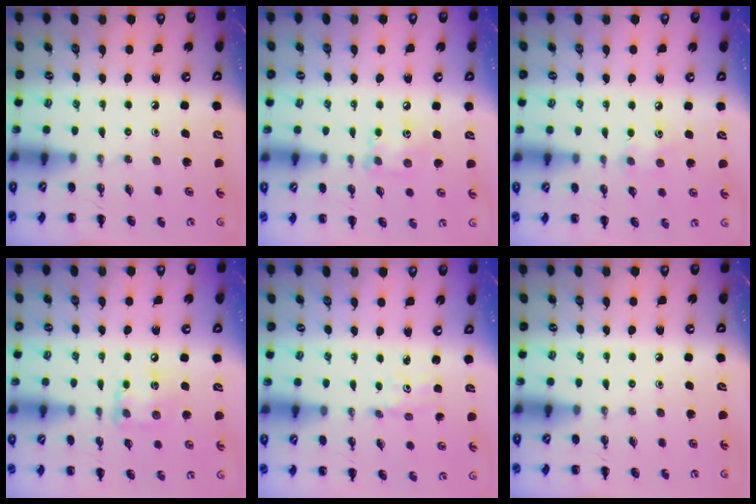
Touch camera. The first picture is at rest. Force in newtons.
{"total": 6.4, "press": 6.4, "slide": 0.3}
{"total": 5.5, "press": 5.4, "slide": 1.3}
{"total": 9.1, "press": 9.1, "slide": 0.8}
{"total": 1.2, "press": 1.1, "slide": 0.4}
{"total": 0.0}